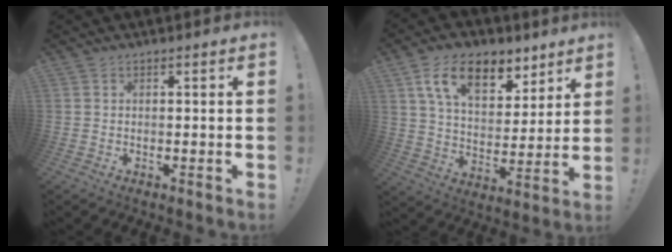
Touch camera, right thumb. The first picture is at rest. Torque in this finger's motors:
{"motor_torque": [0.93, 2.99, 0.45, 0.03, 0.14]}